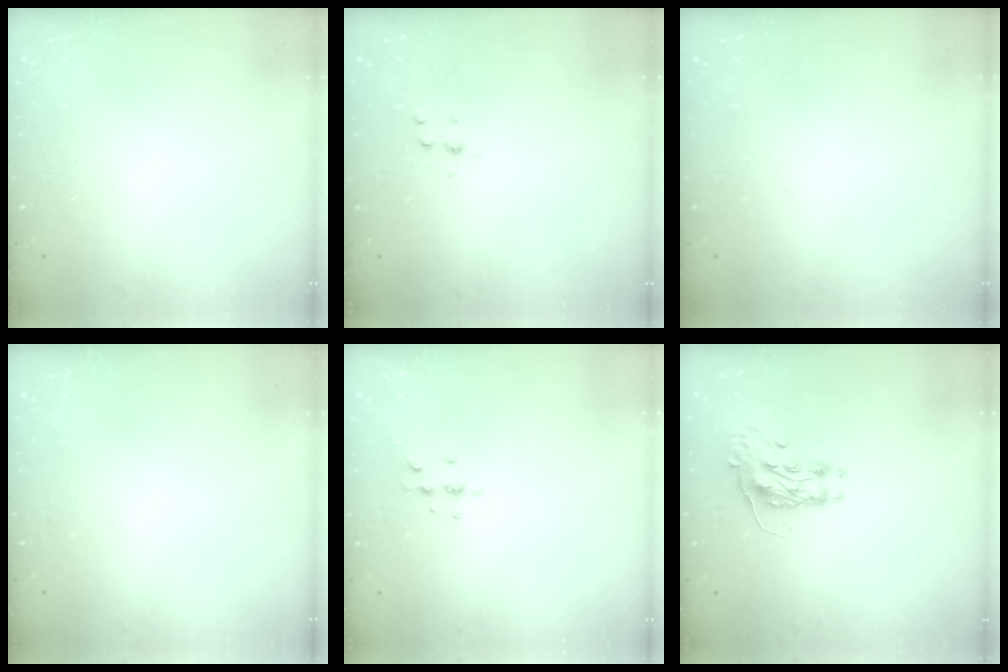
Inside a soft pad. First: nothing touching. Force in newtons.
{"total": 4.4, "press": 4.3, "slide": 0.4}
{"total": 0.0}
{"total": 0.0}
{"total": 4.1, "press": 3.7, "slide": 1.7}
{"total": 8.6, "press": 8.6, "slide": 0.2}